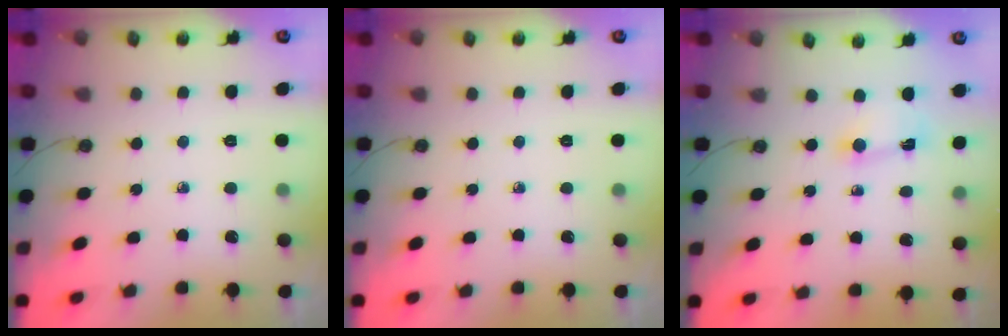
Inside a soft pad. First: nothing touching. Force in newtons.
{"total": 0.0}
{"total": 2.0, "press": 2.0, "slide": 0.1}